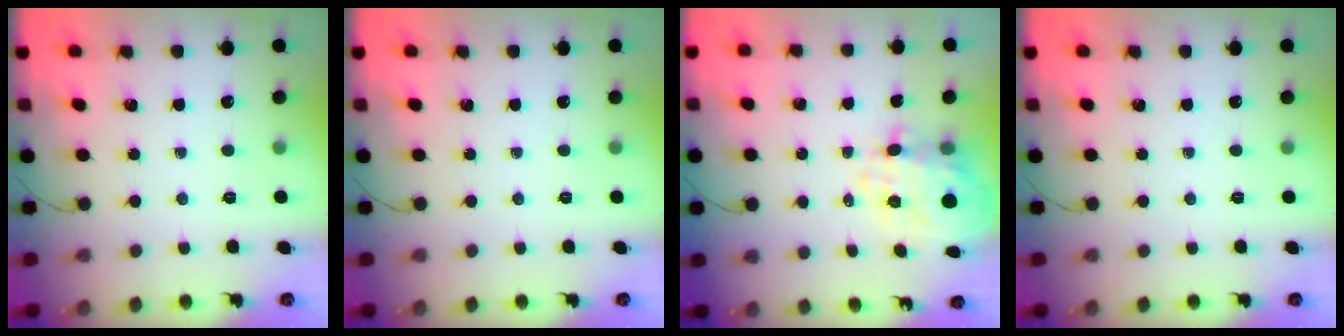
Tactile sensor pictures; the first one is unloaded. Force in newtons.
{"total": 0.0}
{"total": 7.8, "press": 7.4, "slide": 2.6}
{"total": 0.0}